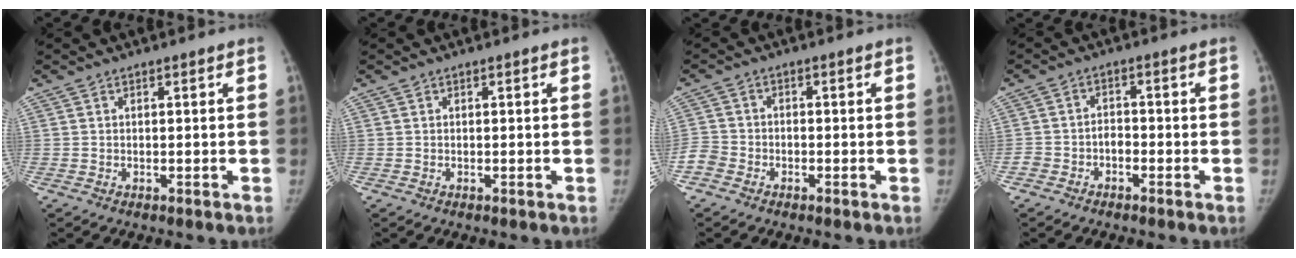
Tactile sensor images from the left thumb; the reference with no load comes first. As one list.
[{"total": 0.0}, {"total": 3.6, "force": [-2.3, 2.5, 1.1], "torque": [-0.018, 0.013, -0.052]}, {"total": 2.9, "force": [-1.7, 2.1, 1.1], "torque": [-0.010, 0.023, -0.031]}]